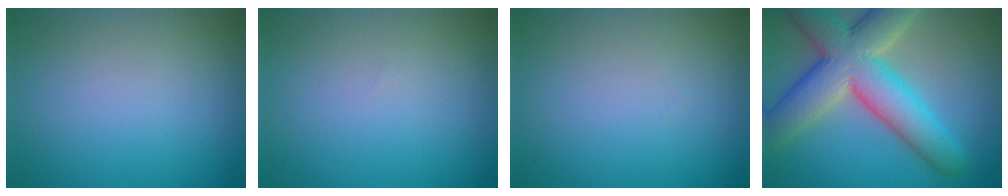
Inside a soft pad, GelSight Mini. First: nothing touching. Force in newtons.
{"total": 0.0}
{"total": 0.0}
{"total": 11.0, "press": 10.9, "slide": 0.6}